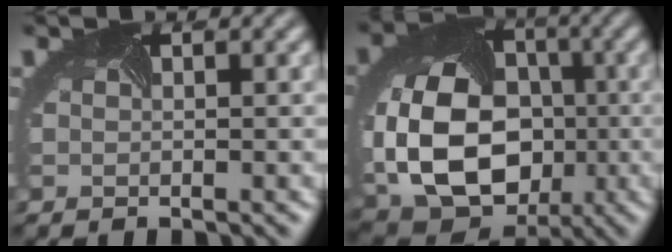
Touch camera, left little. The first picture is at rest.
{"total": 13.0, "force": [-1.9, 9.9, 8.2], "torque": [-0.174, -0.029, -0.022]}